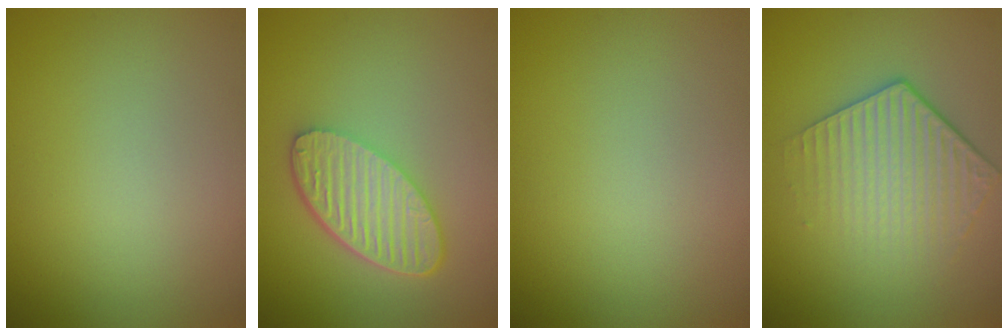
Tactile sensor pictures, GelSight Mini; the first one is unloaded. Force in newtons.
{"total": 5.6, "press": 4.2, "slide": 3.7}
{"total": 0.0}
{"total": 4.4, "press": 3.2, "slide": 3.0}